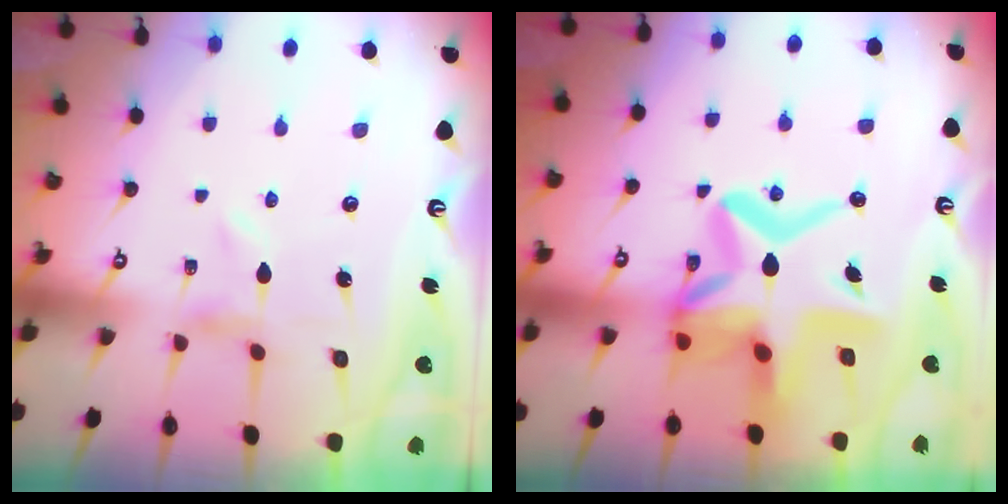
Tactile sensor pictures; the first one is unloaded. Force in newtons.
{"total": 20.0, "press": 19.9, "slide": 2.0}